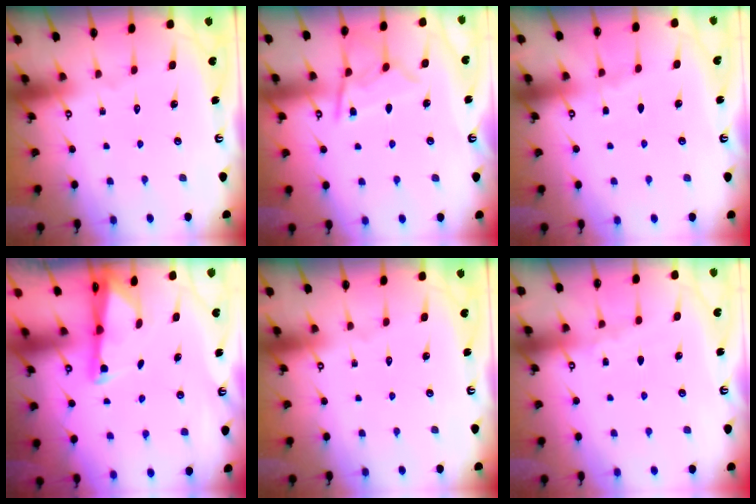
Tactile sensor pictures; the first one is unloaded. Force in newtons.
{"total": 10.0, "press": 9.9, "slide": 1.0}
{"total": 2.9, "press": 2.9, "slide": 0.4}
{"total": 1.8, "press": 1.7, "slide": 0.4}
{"total": 0.0}
{"total": 3.0, "press": 3.0, "slide": 0.4}